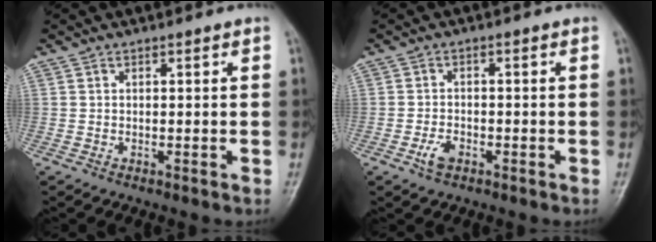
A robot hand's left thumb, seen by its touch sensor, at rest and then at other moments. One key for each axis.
{"total": 3.1, "fx": -1.6, "fy": 1.8, "fz": 1.9, "tx": -0.036, "ty": 0.007, "tz": -0.029}